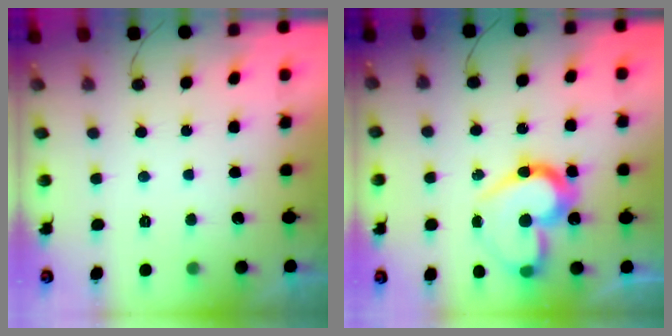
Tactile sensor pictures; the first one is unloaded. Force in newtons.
{"total": 17.1, "press": 17.0, "slide": 1.7}